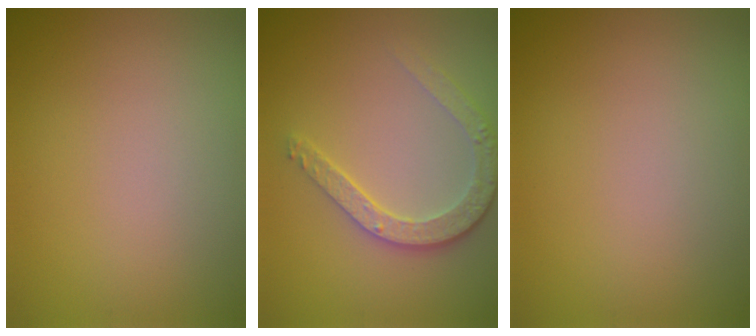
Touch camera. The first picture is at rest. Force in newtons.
{"total": 3.6, "press": 2.9, "slide": 2.2}
{"total": 0.0}